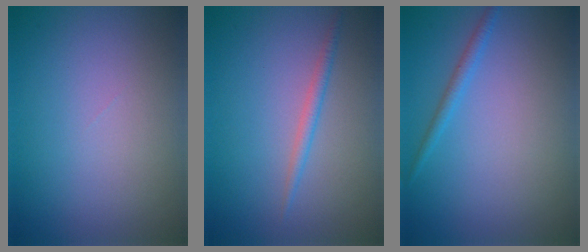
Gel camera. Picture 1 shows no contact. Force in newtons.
{"total": 1.2, "press": 1.2, "slide": 0.1}
{"total": 1.2, "press": 1.1, "slide": 0.1}